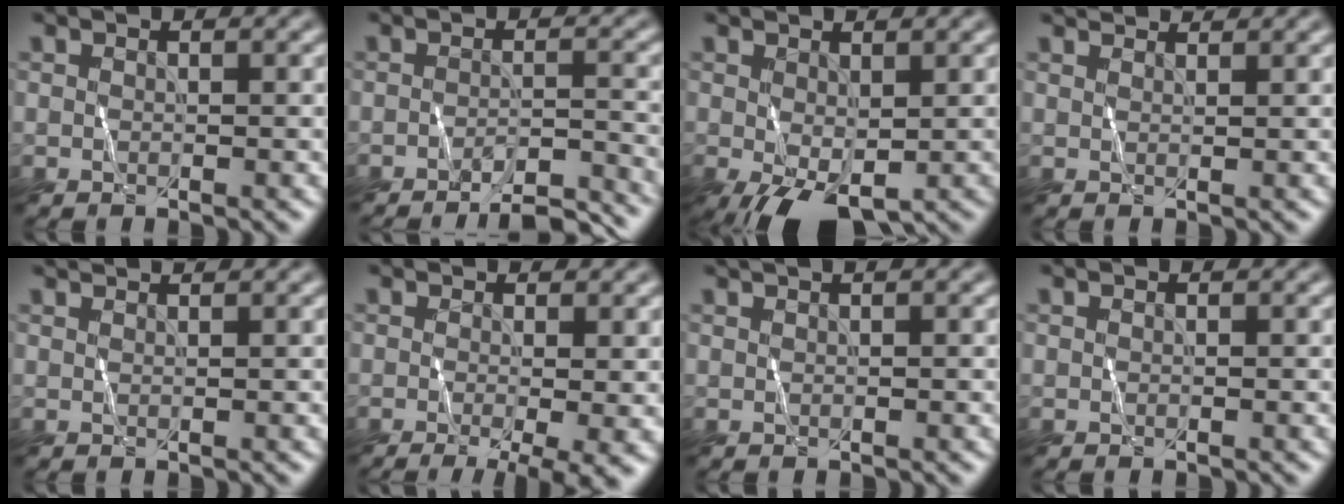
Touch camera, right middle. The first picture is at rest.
{"total": 4.2, "force": [-3.9, 0.3, 1.5], "torque": [-0.018, 0.007, -0.057]}
{"total": 4.4, "force": [-1.1, 2.2, 3.6], "torque": [-0.081, -0.003, -0.014]}
{"total": 3.3, "force": [3.1, 0.5, 1.1], "torque": [-0.021, 0.014, 0.042]}
{"total": 1.7, "force": [1.7, 0.0, 0.5], "torque": [-0.008, 0.006, 0.021]}
{"total": 4.0, "force": [-0.8, 0.9, 3.8], "torque": [-0.048, -0.004, -0.007]}
{"total": 1.3, "force": [1.2, 0.1, 0.6], "torque": [-0.017, 0.005, 0.018]}
{"total": 0.0}